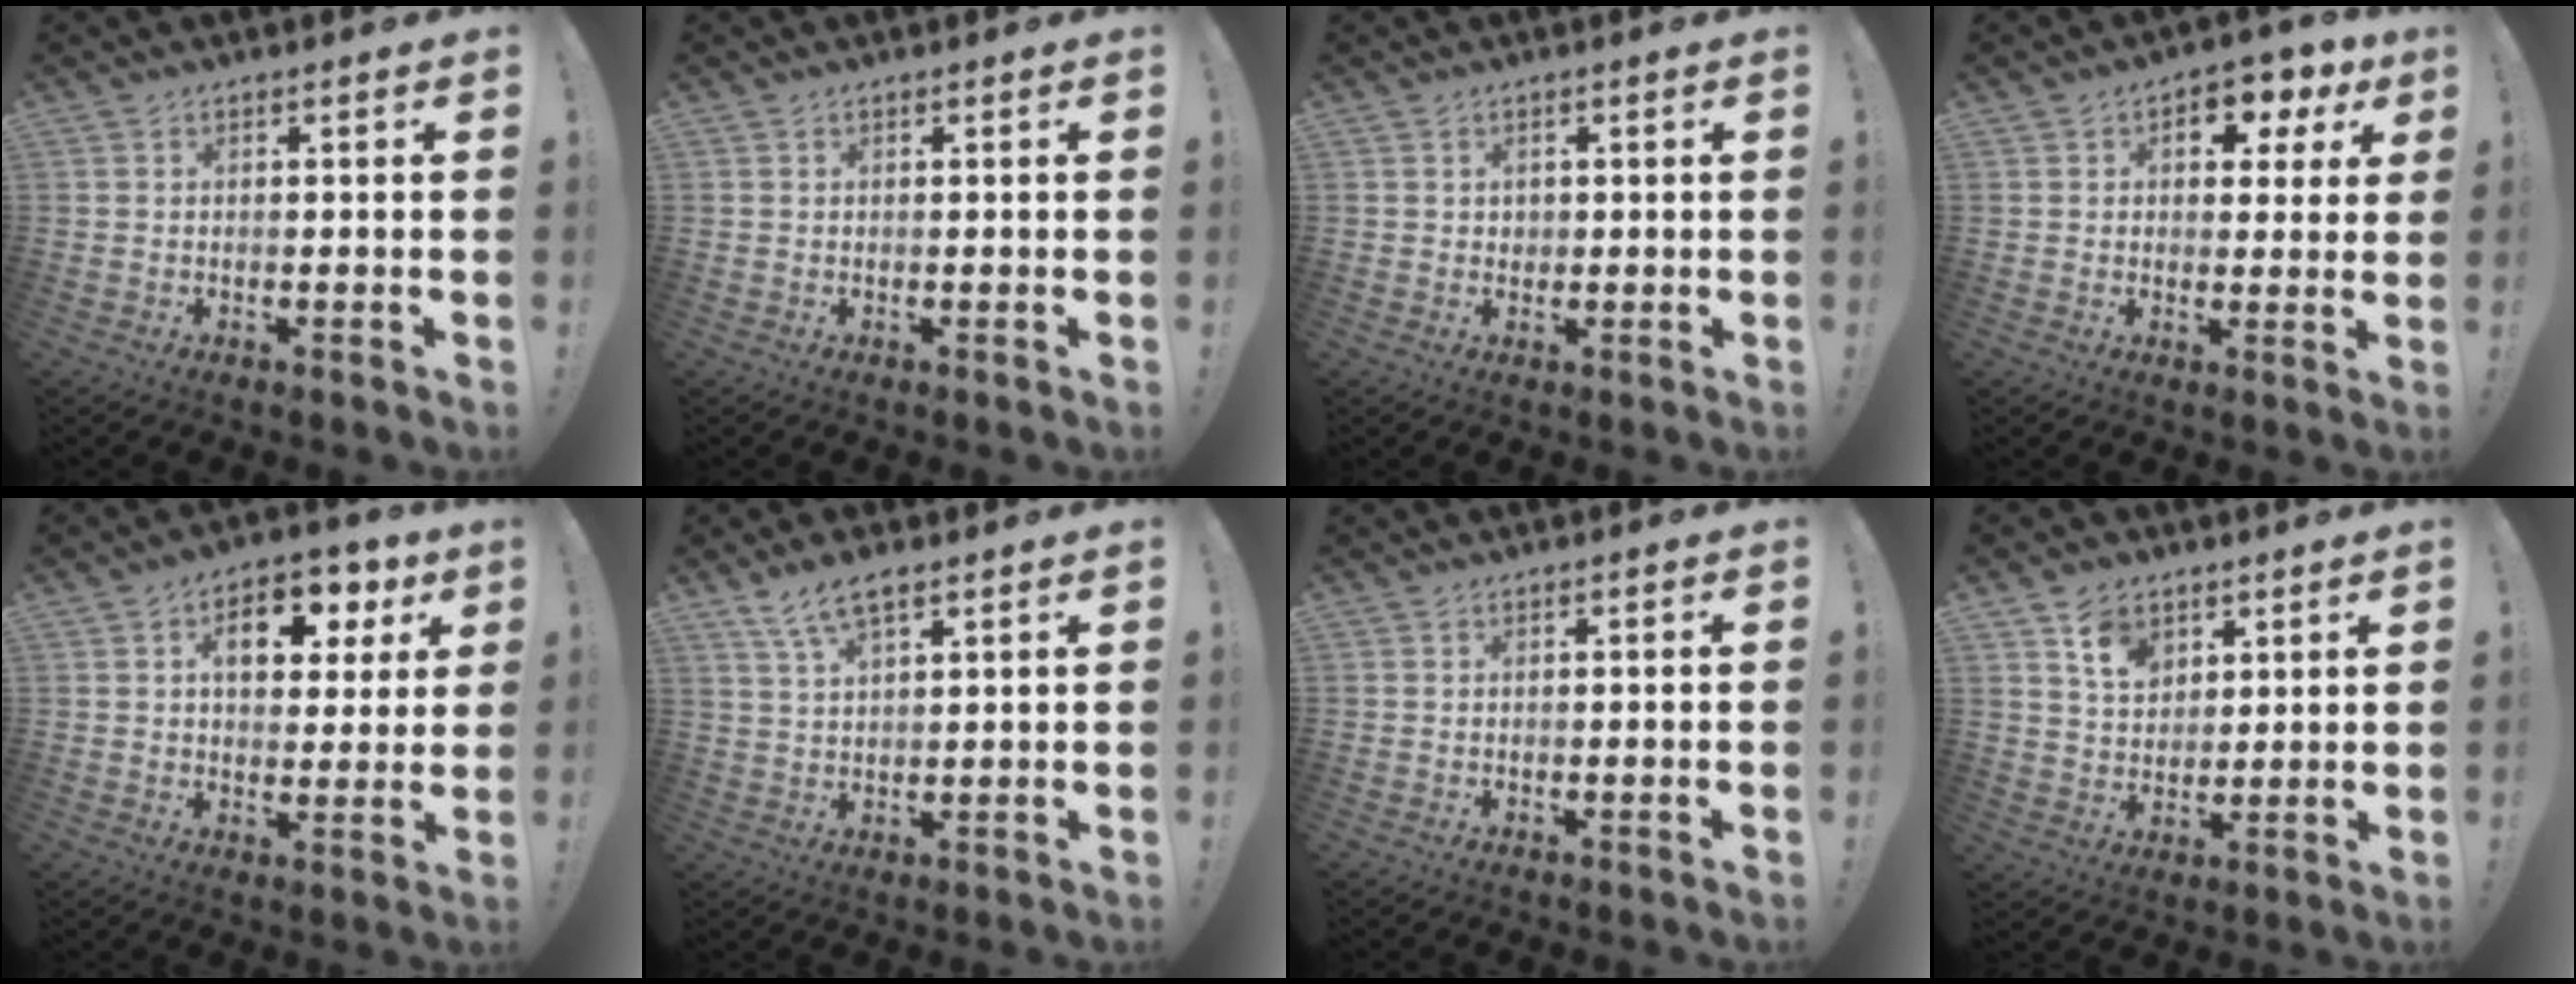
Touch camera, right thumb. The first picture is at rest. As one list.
[{"total": 0.0}, {"total": 1.6, "force": [0.6, 1.5, 0.2], "torque": [0.002, -0.001, 0.009]}, {"total": 6.9, "force": [2.6, 5.1, 3.7], "torque": [-0.036, -0.015, 0.045]}, {"total": 11.5, "force": [4.3, 7.3, 7.8], "torque": [-0.097, -0.011, 0.073]}, {"total": 6.7, "force": [4.3, 2.1, 4.6], "torque": [-0.094, -0.010, 0.081]}, {"total": 0.0}, {"total": 9.6, "force": [5.7, 6.8, 3.6], "torque": [-0.055, -0.028, 0.111]}]